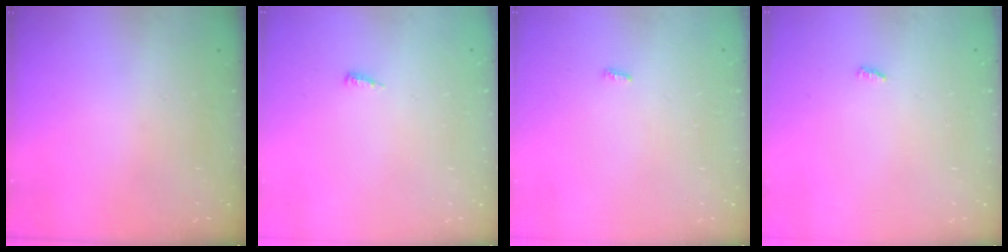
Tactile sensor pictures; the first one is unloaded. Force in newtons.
{"total": 3.4, "press": 3.3, "slide": 0.4}
{"total": 3.3, "press": 3.3, "slide": 0.6}
{"total": 2.8, "press": 2.7, "slide": 0.3}